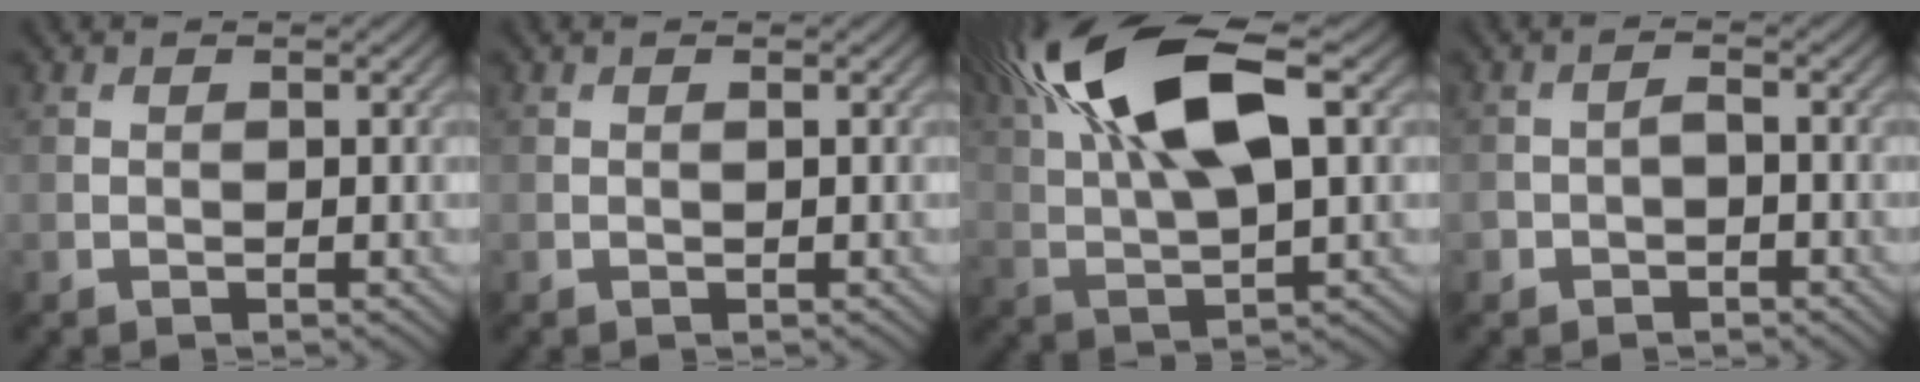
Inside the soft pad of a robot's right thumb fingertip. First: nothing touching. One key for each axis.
{"total": 0.0}
{"total": 16.5, "fx": 7.0, "fy": 6.0, "fz": 13.7, "tx": -0.292, "ty": 0.027, "tz": 0.118}
{"total": 1.9, "fx": -1.2, "fy": 1.2, "fz": 0.8, "tx": -0.015, "ty": 0.002, "tz": -0.028}